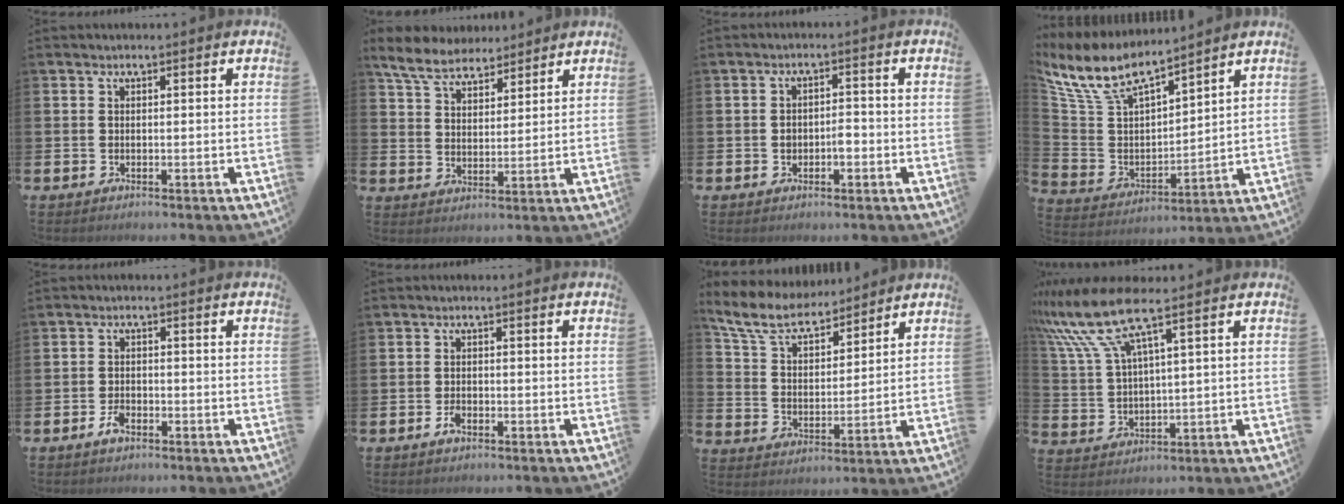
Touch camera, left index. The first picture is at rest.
{"total": 6.5, "force": [5.9, 2.2, 1.6], "torque": [-0.056, -0.021, 0.109]}
{"total": 2.2, "force": [-0.9, 1.3, 1.5], "torque": [-0.015, -0.001, -0.021]}
{"total": 9.3, "force": [8.1, 2.7, 3.6], "torque": [-0.111, -0.048, 0.142]}
{"total": 2.3, "force": [-1.3, 1.2, 1.5], "torque": [-0.034, 0.006, -0.024]}
{"total": 1.8, "force": [-0.9, 1.1, 1.2], "torque": [-0.029, 0.005, -0.016]}
{"total": 7.9, "force": [7.2, 2.3, 2.4], "torque": [-0.082, -0.042, 0.129]}
{"total": 10.1, "force": [7.2, 1.6, 6.9], "torque": [-0.165, -0.026, 0.123]}